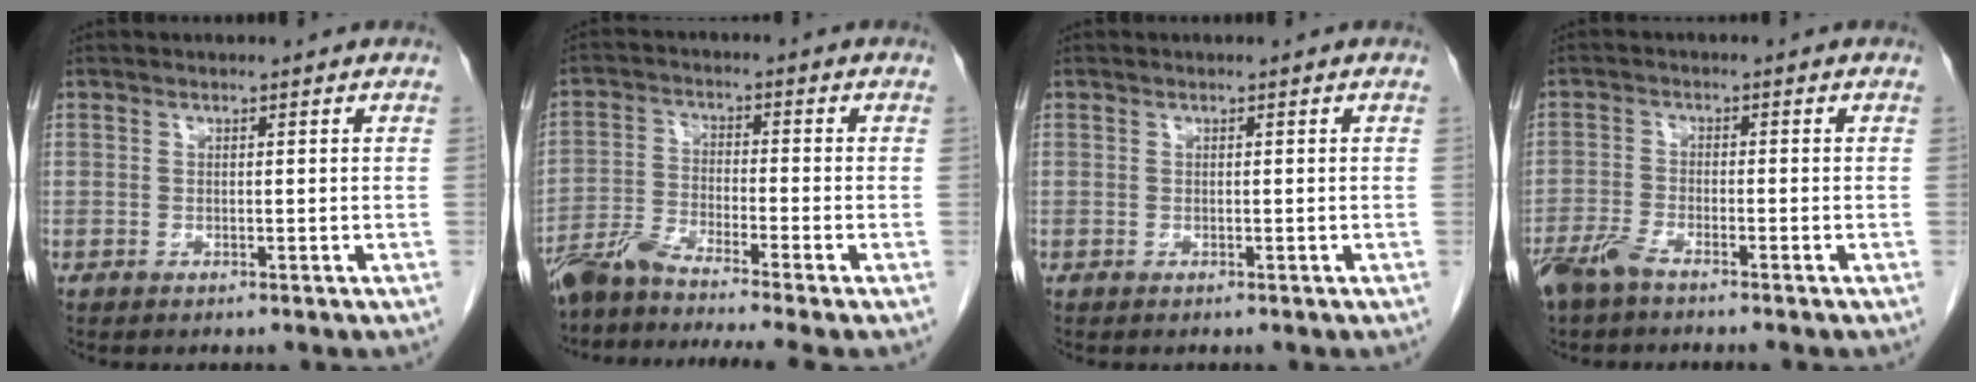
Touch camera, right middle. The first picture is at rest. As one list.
[{"total": 8.4, "force": [-7.5, -1.7, 3.6], "torque": [-0.065, -0.013, -0.134]}, {"total": 0.0}, {"total": 4.1, "force": [-3.4, 0.6, 2.3], "torque": [-0.051, -0.007, -0.070]}]